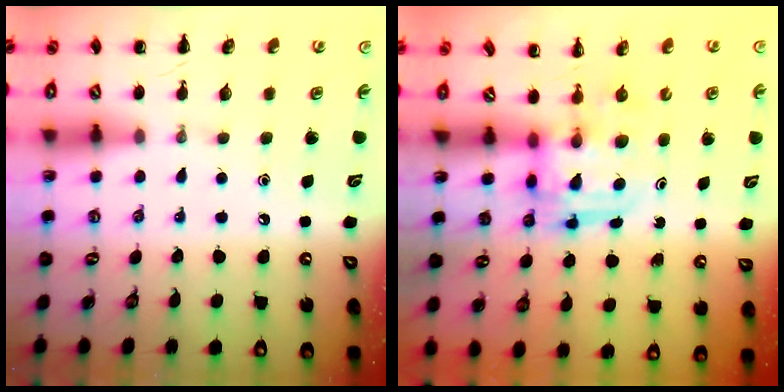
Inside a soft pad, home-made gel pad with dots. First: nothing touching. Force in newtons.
{"total": 3.0, "press": 3.0, "slide": 0.3}